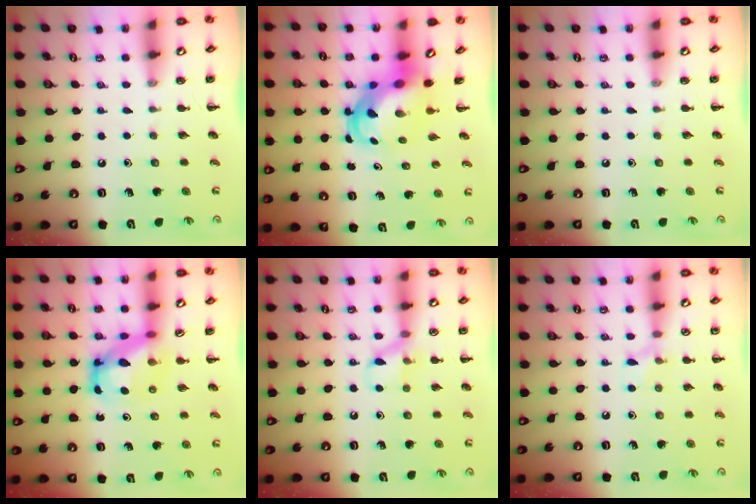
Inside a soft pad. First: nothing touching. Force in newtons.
{"total": 5.7, "press": 5.4, "slide": 1.8}
{"total": 0.0}
{"total": 6.4, "press": 6.3, "slide": 1.4}
{"total": 7.5, "press": 7.4, "slide": 1.0}
{"total": 6.1, "press": 5.8, "slide": 1.9}